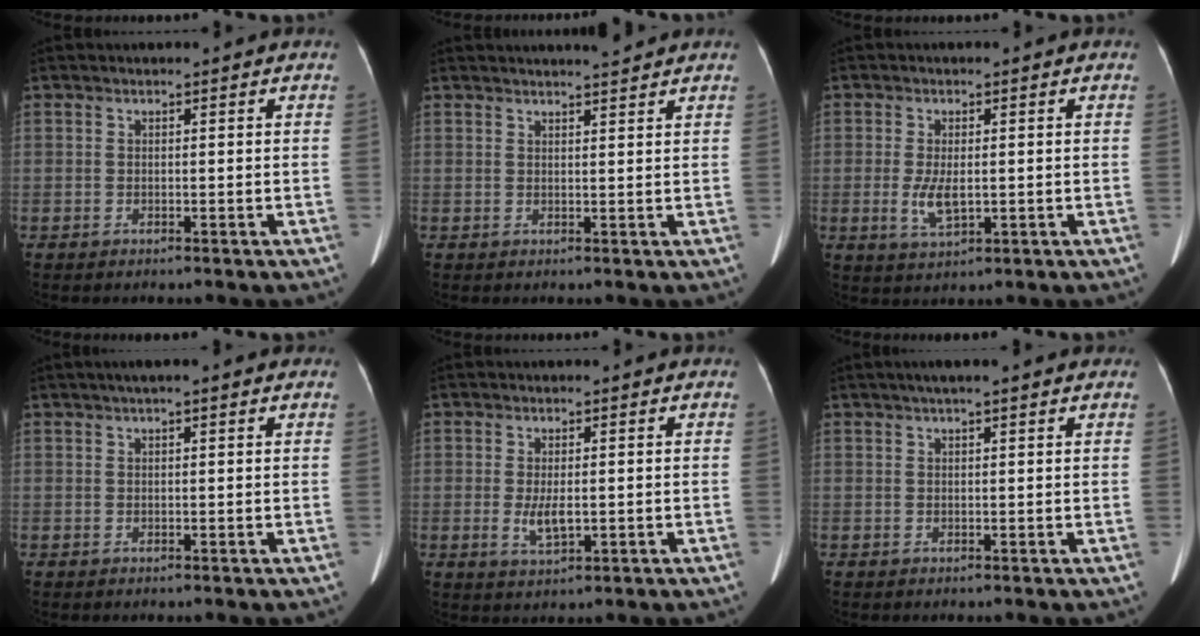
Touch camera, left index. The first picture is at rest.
{"total": 3.8, "force": [3.5, -0.2, 1.3], "torque": [-0.019, 0.007, 0.047]}
{"total": 4.3, "force": [-0.5, 1.7, 3.9], "torque": [-0.082, -0.009, -0.003]}
{"total": 3.5, "force": [2.2, 0.4, 2.6], "torque": [-0.041, 0.025, 0.030]}
{"total": 3.7, "force": [-0.4, 1.4, 3.4], "torque": [-0.067, -0.007, -0.002]}
{"total": 5.0, "force": [3.7, 0.4, 3.3], "torque": [-0.048, 0.034, 0.054]}